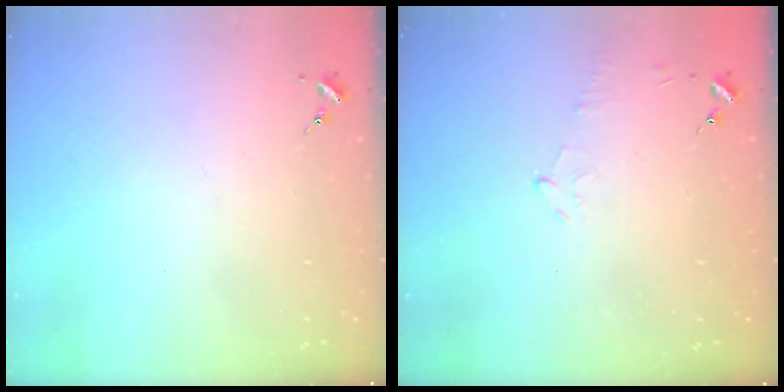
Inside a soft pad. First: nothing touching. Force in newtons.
{"total": 4.7, "press": 4.5, "slide": 1.5}